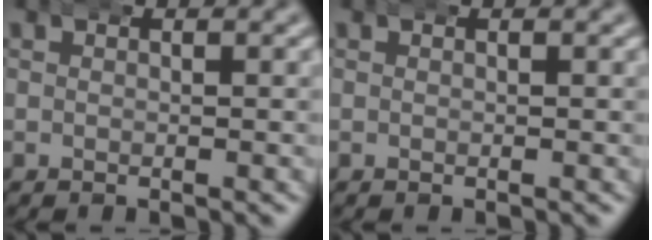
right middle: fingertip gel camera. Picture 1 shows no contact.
{"total": 0.0}